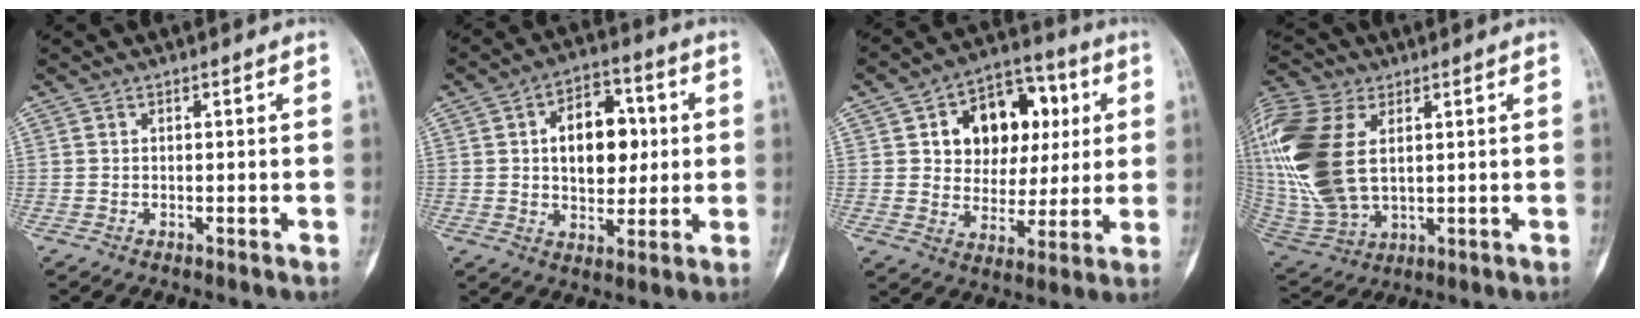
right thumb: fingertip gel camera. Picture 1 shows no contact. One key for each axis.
{"total": 12.9, "fx": 2.0, "fy": 8.2, "fz": 9.8, "tx": -0.108, "ty": 0.008, "tz": 0.030}
{"total": 16.2, "fx": 4.5, "fy": 11.9, "fz": 10.2, "tx": -0.094, "ty": 0.008, "tz": 0.070}
{"total": 23.0, "fx": 4.7, "fy": 13.7, "fz": 17.8, "tx": -0.429, "ty": -0.013, "tz": 0.097}